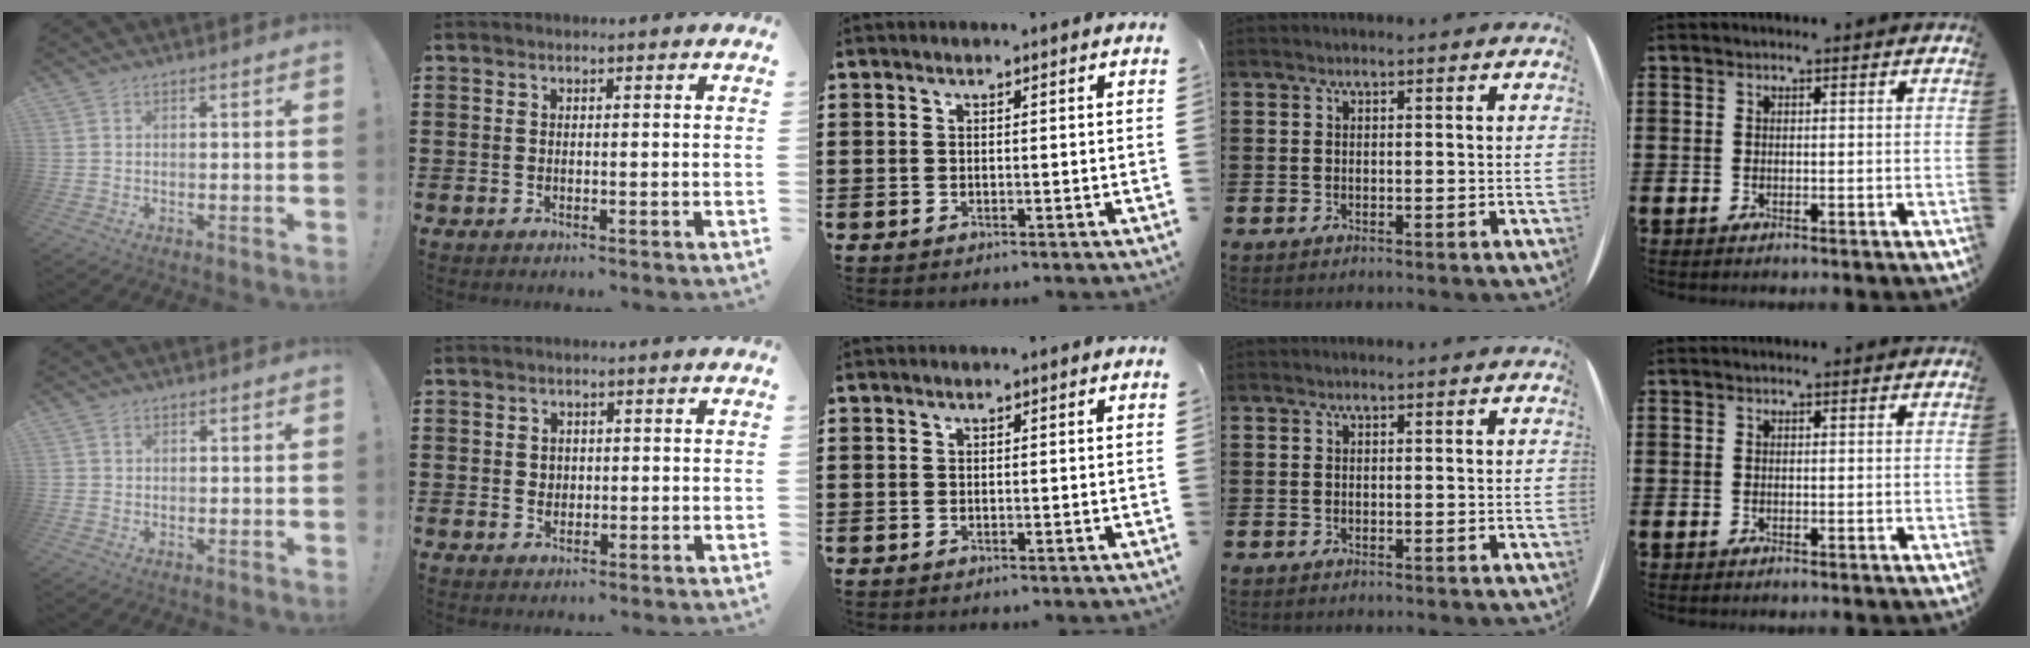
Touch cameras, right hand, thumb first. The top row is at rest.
{"thumb": {"total": 0.8, "force": [0.0, 0.8, 0.1], "torque": [-0.008, 0.004, 0.001]}, "index": {"total": 1.3, "force": [0.3, 1.2, 0.4], "torque": [-0.011, 0.007, 0.004]}}